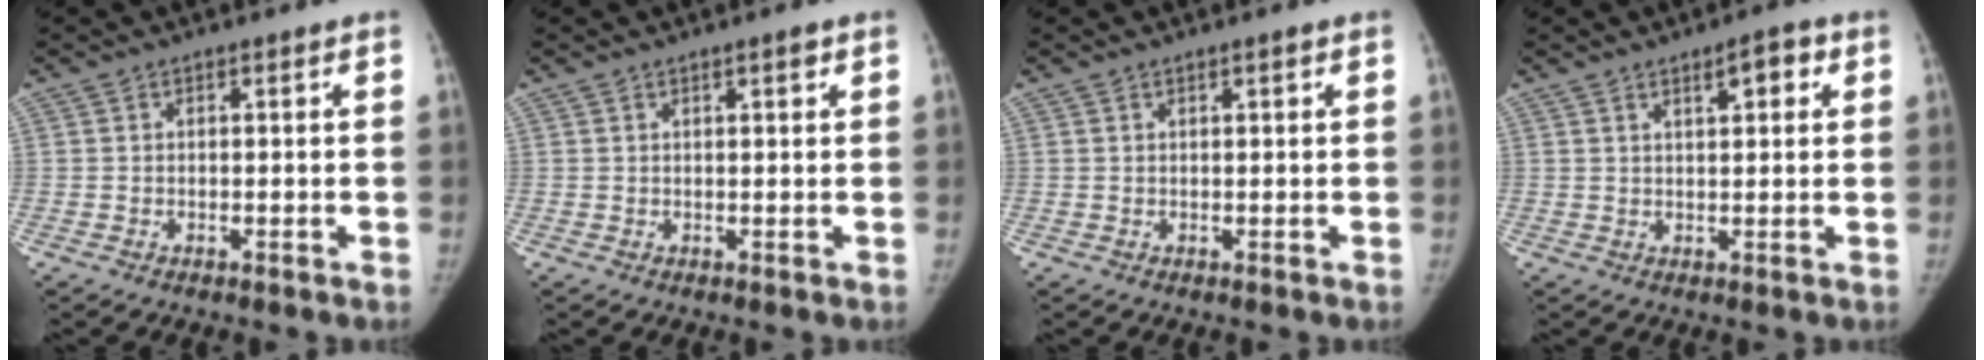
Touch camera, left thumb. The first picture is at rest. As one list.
[{"total": 1.3, "force": [0.8, 0.3, 1.0], "torque": [-0.014, -0.002, 0.011]}, {"total": 0.8, "force": [0.4, 0.1, 0.7], "torque": [-0.011, 0.001, 0.007]}, {"total": 4.2, "force": [2.0, 1.5, 3.4], "torque": [-0.038, -0.005, 0.027]}]